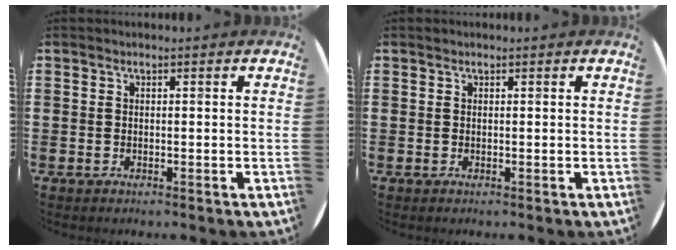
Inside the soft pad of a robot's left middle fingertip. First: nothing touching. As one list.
[{"total": 0.0}]